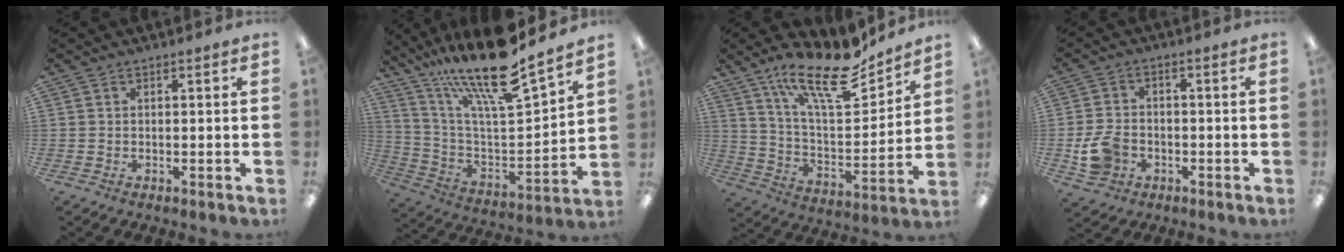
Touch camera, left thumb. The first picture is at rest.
{"total": 22.3, "force": [17.7, 4.6, 12.8], "torque": [-0.225, -0.123, 0.295]}
{"total": 20.4, "force": [14.7, 6.4, 12.6], "torque": [-0.217, -0.093, 0.249]}
{"total": 7.5, "force": [-2.5, 5.8, 4.1], "torque": [-0.081, 0.010, -0.044]}